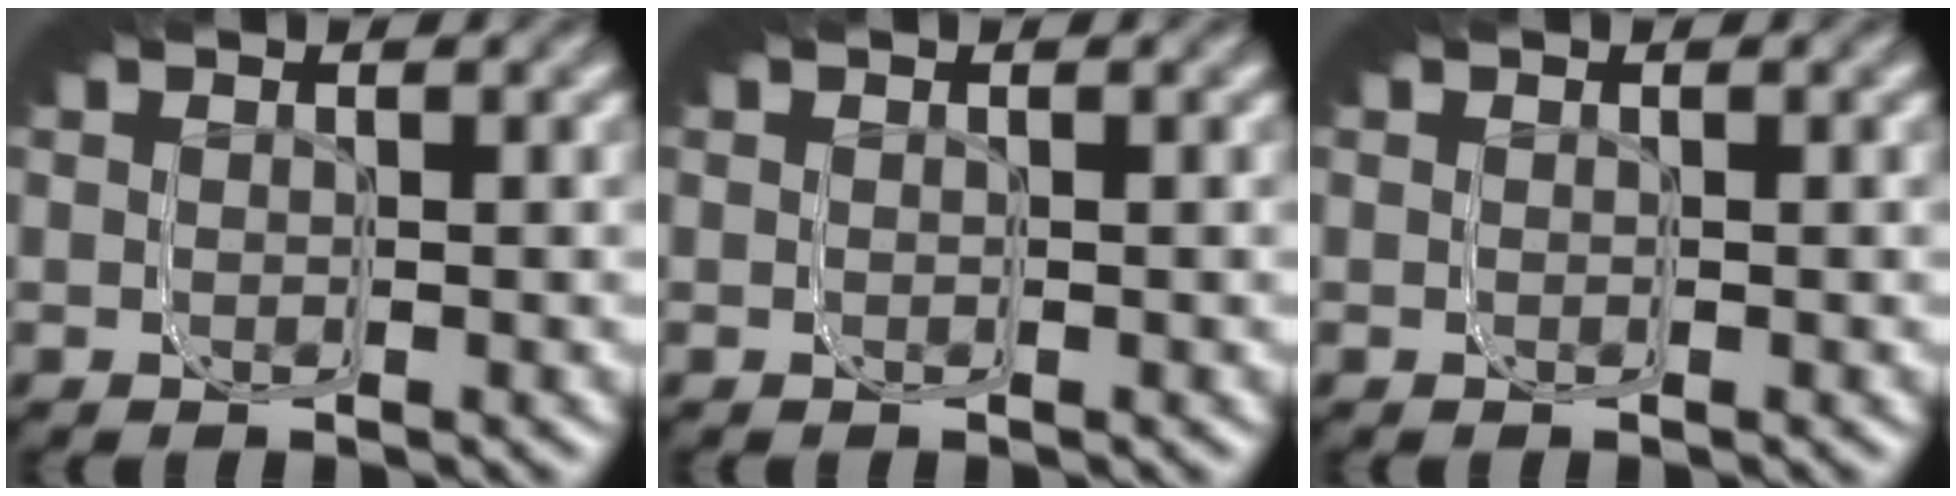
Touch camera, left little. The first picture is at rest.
{"total": 0.0}
{"total": 0.0}